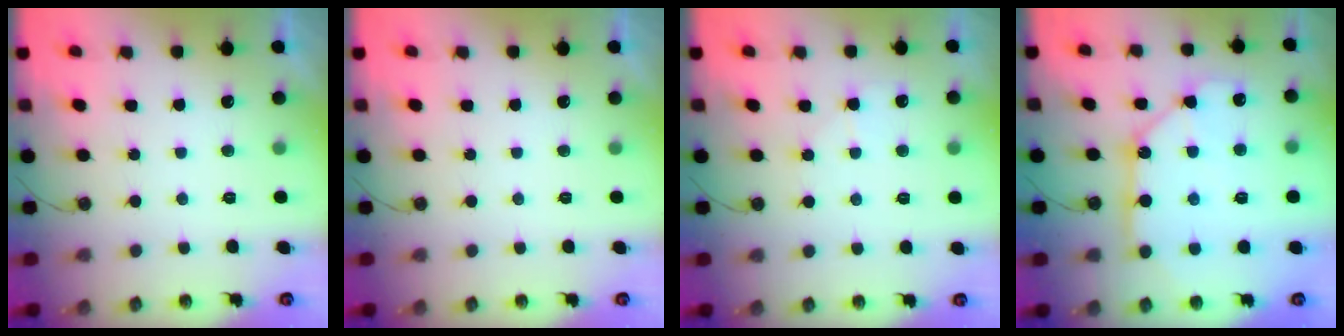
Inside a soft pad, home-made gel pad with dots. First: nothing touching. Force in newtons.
{"total": 0.0}
{"total": 4.5, "press": 4.4, "slide": 0.6}
{"total": 12.0, "press": 11.9, "slide": 1.2}